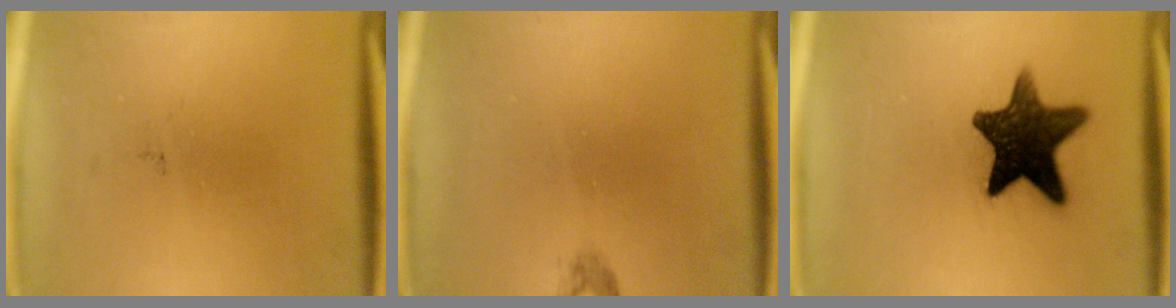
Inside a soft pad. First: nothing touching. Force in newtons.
{"total": 0.8}
{"total": 13.8}